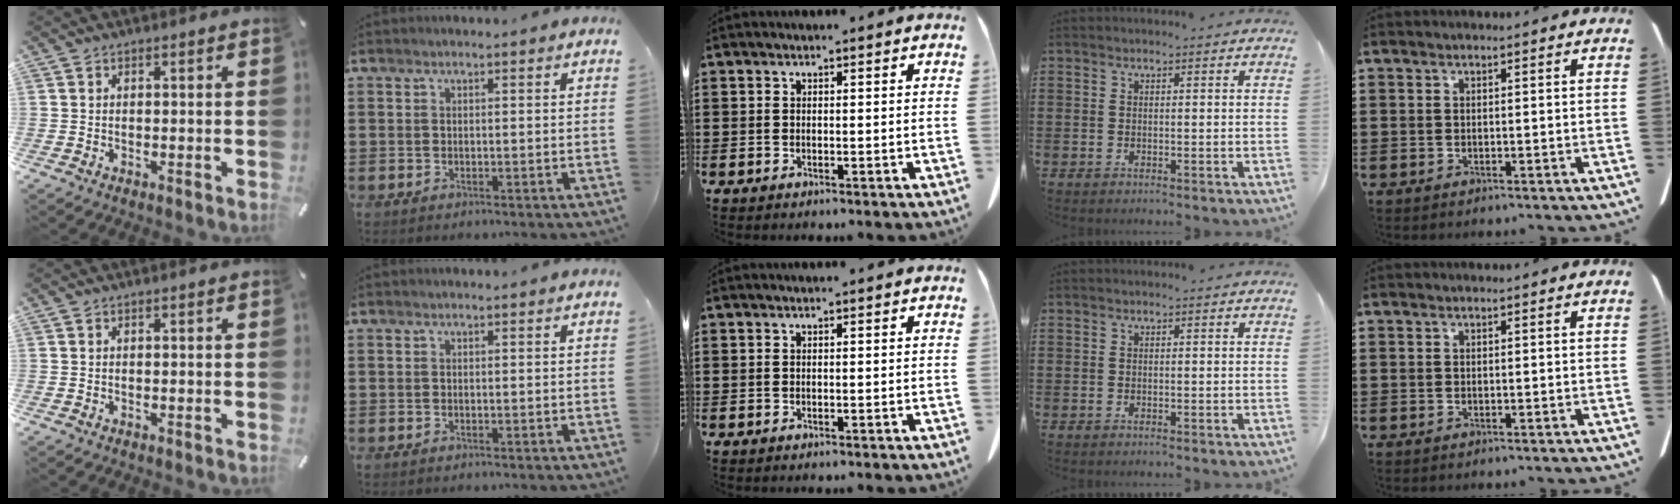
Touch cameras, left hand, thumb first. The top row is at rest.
{}